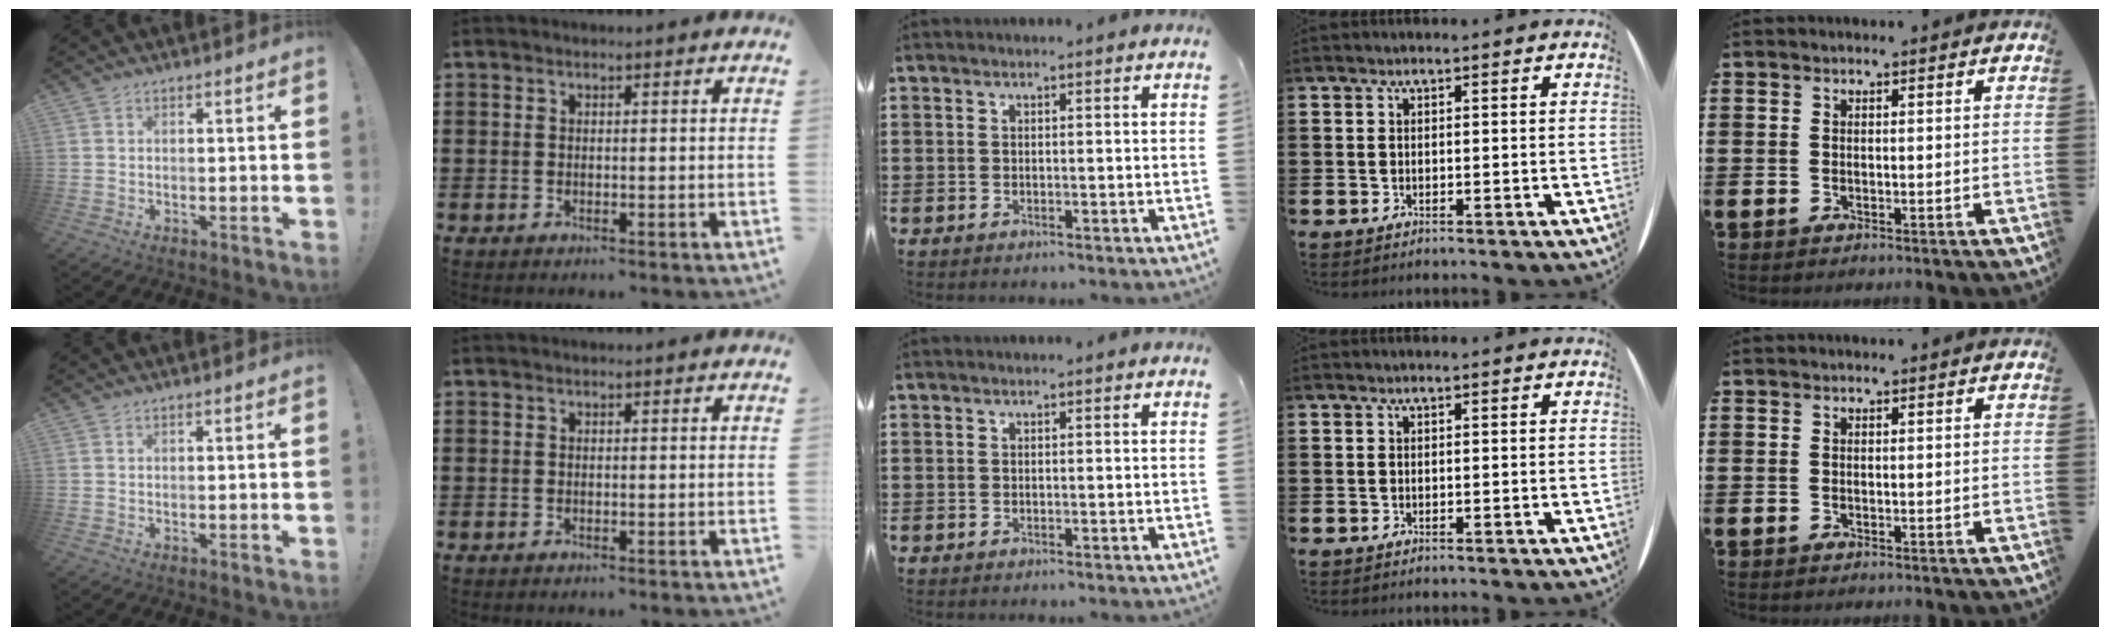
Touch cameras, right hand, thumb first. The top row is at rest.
{}